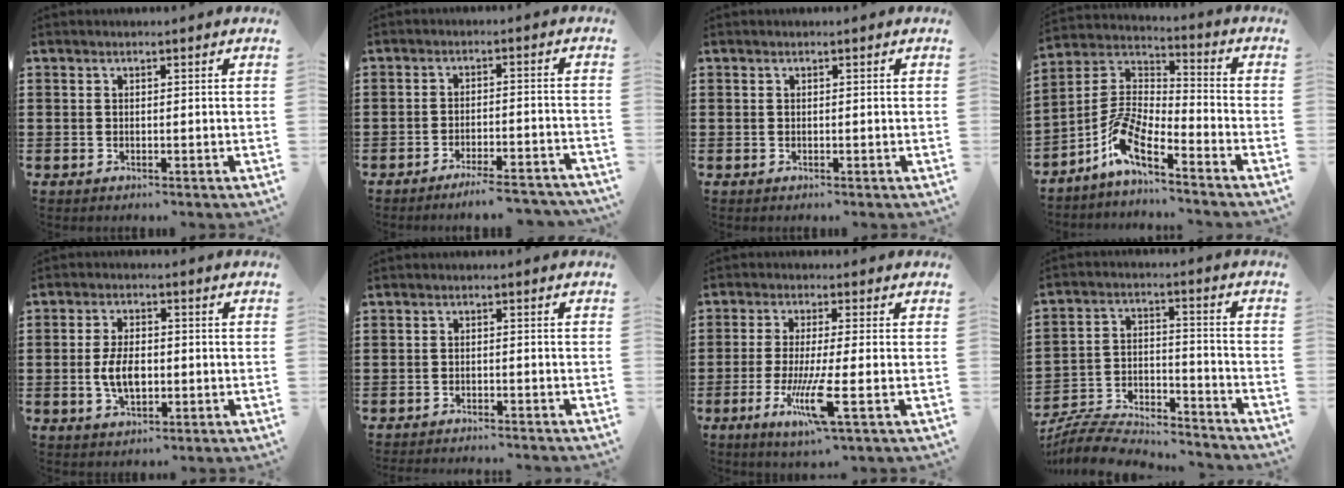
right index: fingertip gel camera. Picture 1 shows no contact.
{"total": 4.3, "force": [-3.9, -0.2, 1.7], "torque": [-0.027, -0.005, -0.075]}
{"total": 0.0}
{"total": 8.1, "force": [-6.1, 1.5, 5.1], "torque": [-0.134, -0.021, -0.129]}
{"total": 5.6, "force": [-0.7, 2.9, 4.8], "torque": [-0.109, -0.004, -0.017]}
{"total": 1.6, "force": [-1.6, -0.2, 0.0], "torque": [-0.001, 0.001, -0.033]}
{"total": 9.0, "force": [-2.9, 0.5, 8.5], "torque": [-0.178, -0.030, -0.055]}
{"total": 6.8, "force": [-6.5, 1.4, 1.4], "torque": [-0.036, 0.002, -0.132]}